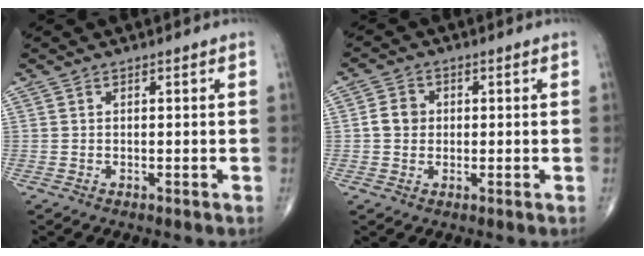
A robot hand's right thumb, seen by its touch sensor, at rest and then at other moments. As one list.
[{"total": 3.9, "force": [0.1, 3.4, 1.9], "torque": [-0.023, 0.007, -0.003]}]